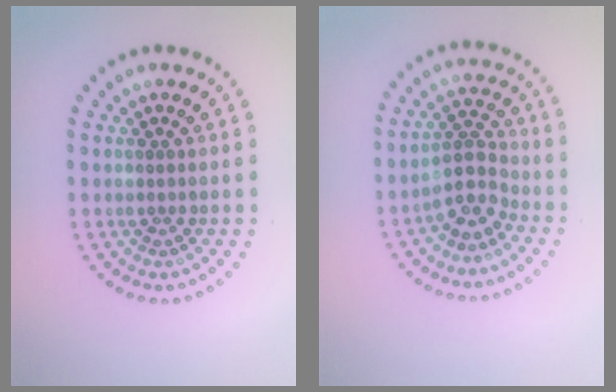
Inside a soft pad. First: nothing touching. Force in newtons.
{"total": 3.0, "press": 2.3, "slide": 1.9}